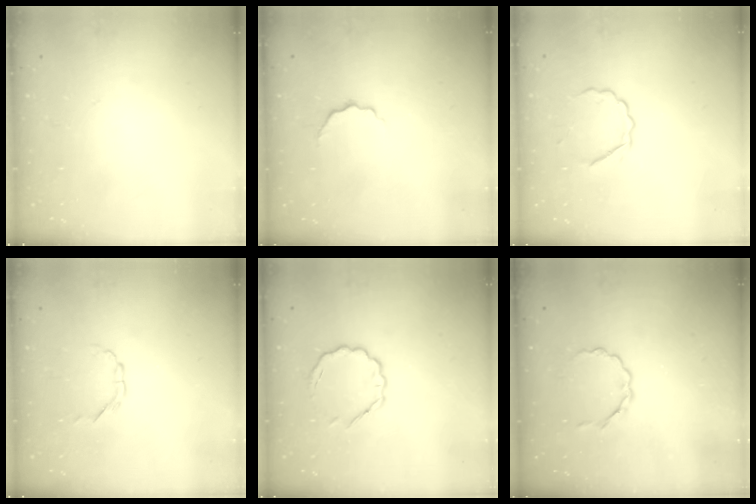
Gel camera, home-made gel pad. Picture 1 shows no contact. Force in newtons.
{"total": 3.8, "press": 3.7, "slide": 0.9}
{"total": 4.2, "press": 4.2, "slide": 0.7}
{"total": 2.6, "press": 2.5, "slide": 0.9}
{"total": 6.2, "press": 6.1, "slide": 1.4}
{"total": 3.5, "press": 3.4, "slide": 1.1}